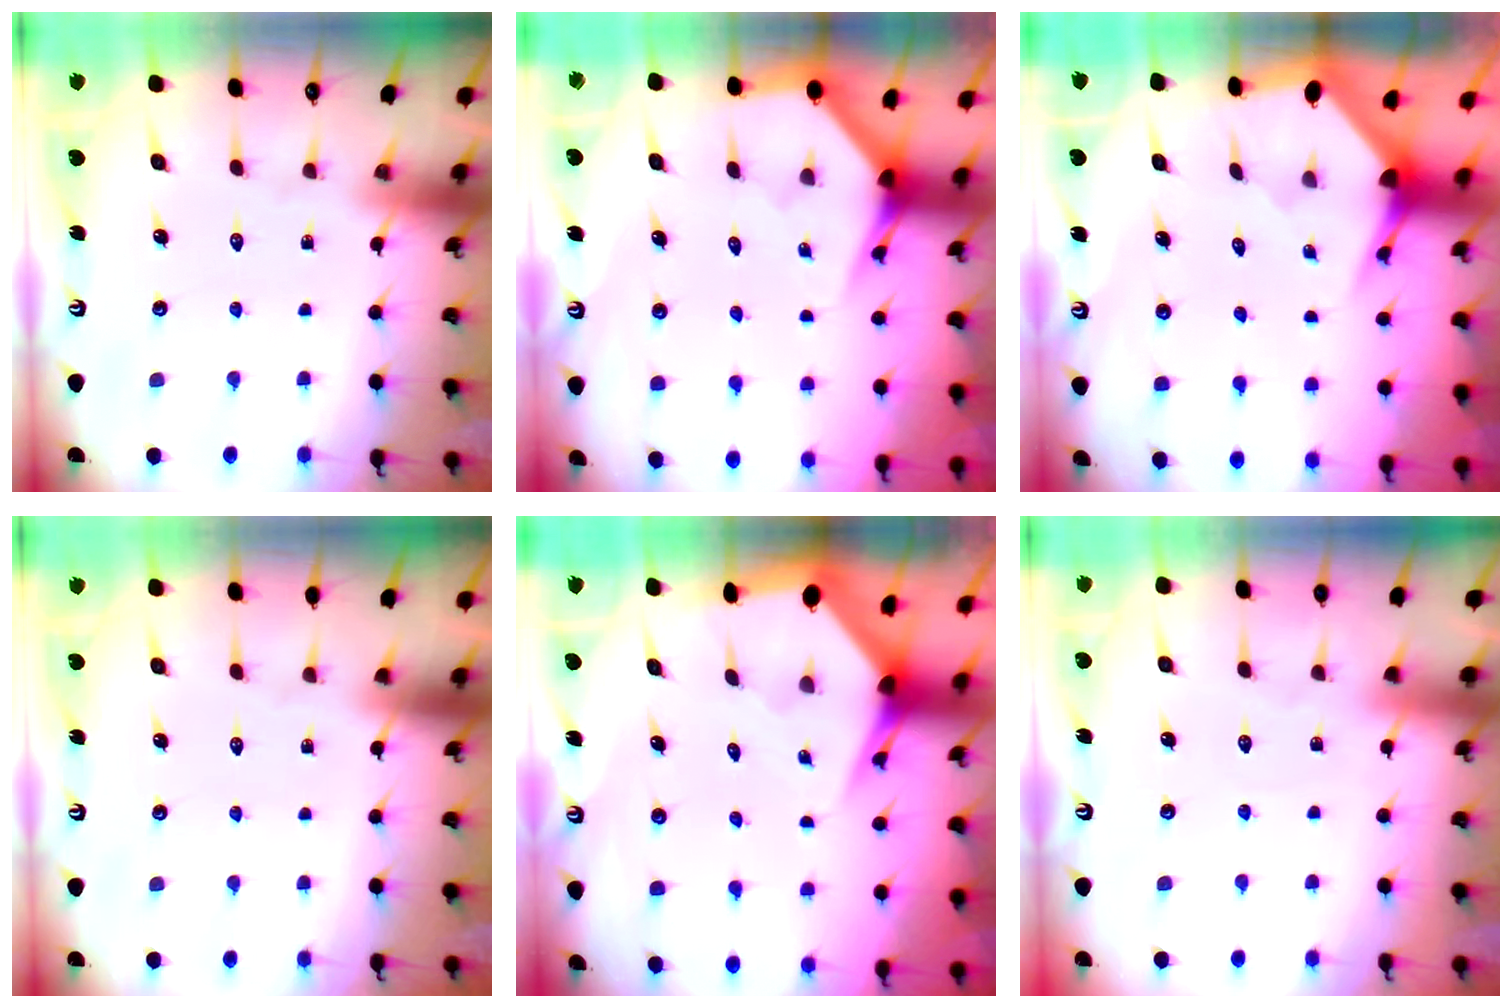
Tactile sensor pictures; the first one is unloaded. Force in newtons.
{"total": 3.7, "press": 3.7, "slide": 0.4}
{"total": 2.9, "press": 2.9, "slide": 0.2}
{"total": 0.0}
{"total": 3.9, "press": 3.9, "slide": 0.4}
{"total": 2.1, "press": 2.1, "slide": 0.2}